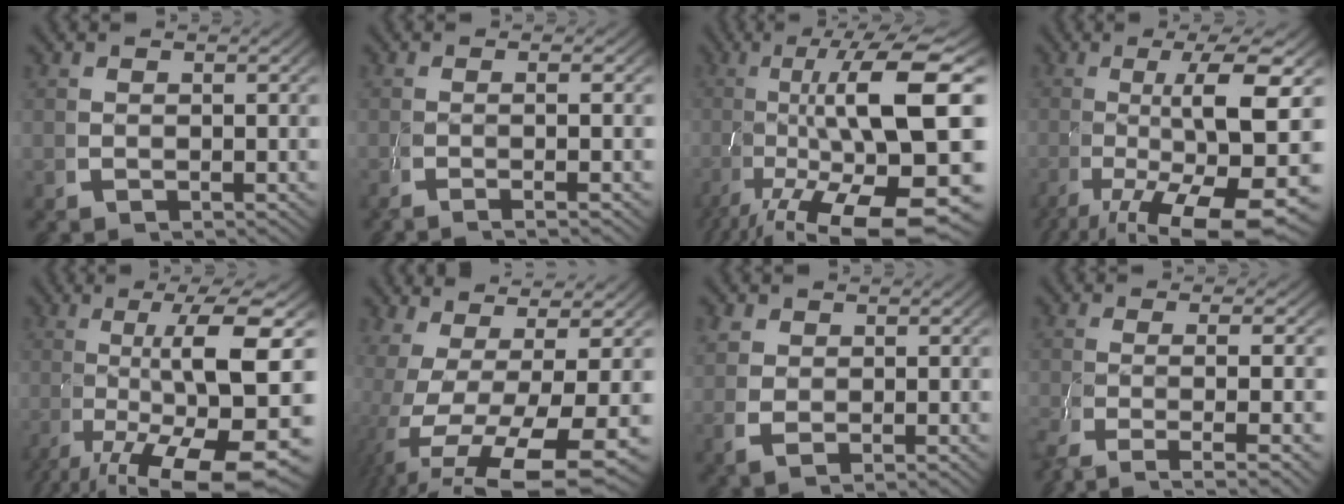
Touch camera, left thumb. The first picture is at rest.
{"total": 2.7, "force": [-0.8, -0.2, 2.6], "torque": [-0.049, 0.002, -0.017]}
{"total": 18.2, "force": [-1.9, 9.6, 15.4], "torque": [-0.271, -0.061, 0.007]}
{"total": 13.7, "force": [-3.3, 6.0, 11.9], "torque": [-0.213, -0.047, -0.020]}
{"total": 15.3, "force": [-3.2, 7.2, 13.2], "torque": [-0.234, -0.054, -0.015]}
{"total": 11.1, "force": [-2.5, 5.8, 9.2], "torque": [-0.195, -0.059, 0.003]}
{"total": 1.8, "force": [0.8, 1.1, 1.3], "torque": [-0.036, -0.007, 0.022]}
{"total": 6.8, "force": [-3.0, 2.2, 5.7], "torque": [-0.114, -0.025, -0.036]}